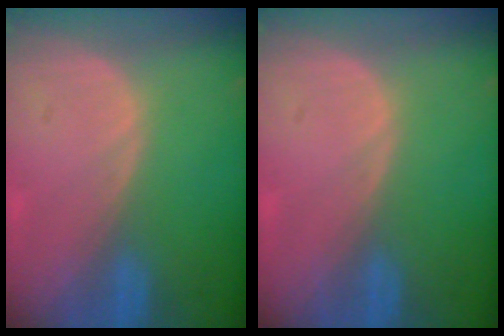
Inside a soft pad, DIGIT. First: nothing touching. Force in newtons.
{"total": 0.0}